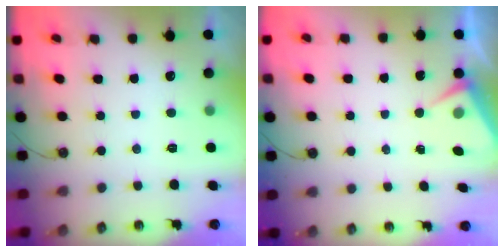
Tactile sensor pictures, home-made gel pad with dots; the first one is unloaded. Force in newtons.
{"total": 4.8, "press": 4.7, "slide": 0.6}